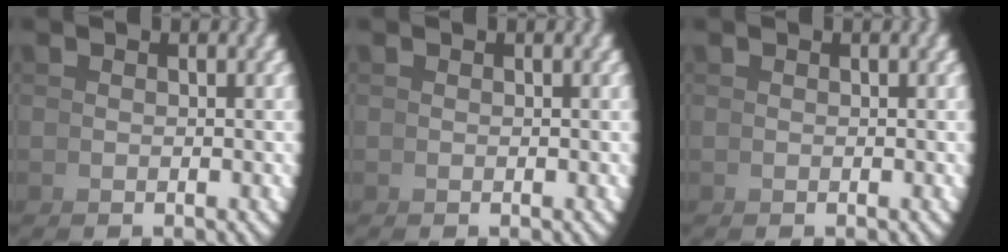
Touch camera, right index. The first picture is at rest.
{"total": 0.0}
{"total": 0.0}